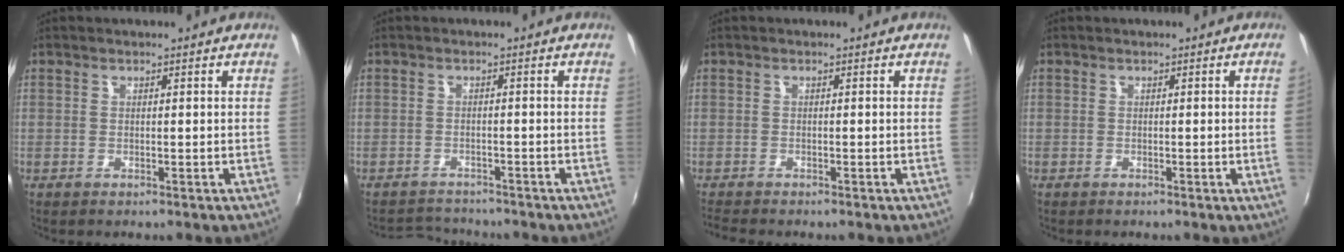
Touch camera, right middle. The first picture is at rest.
{"total": 4.6, "force": [-4.5, 1.0, 0.1], "torque": [-0.019, 0.003, -0.077]}
{"total": 2.6, "force": [-2.4, 0.3, 0.8], "torque": [-0.024, -0.017, -0.047]}
{"total": 1.6, "force": [0.0, -1.0, 1.2], "torque": [-0.010, -0.013, 0.002]}